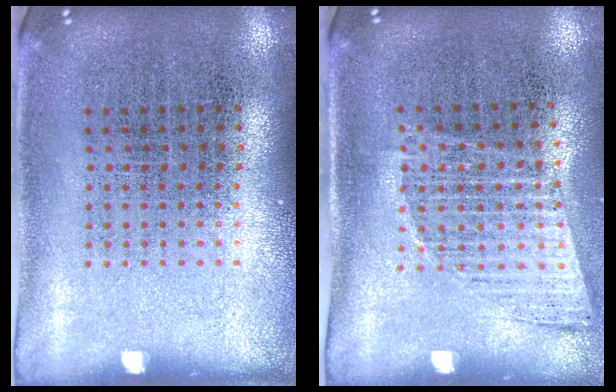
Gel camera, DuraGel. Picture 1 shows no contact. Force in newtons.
{"total": 1.2, "press": 1.0, "slide": 0.6}